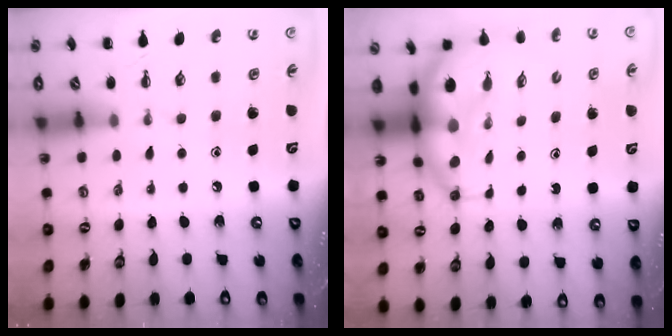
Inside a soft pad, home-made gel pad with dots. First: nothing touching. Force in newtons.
{"total": 7.7, "press": 7.5, "slide": 1.7}